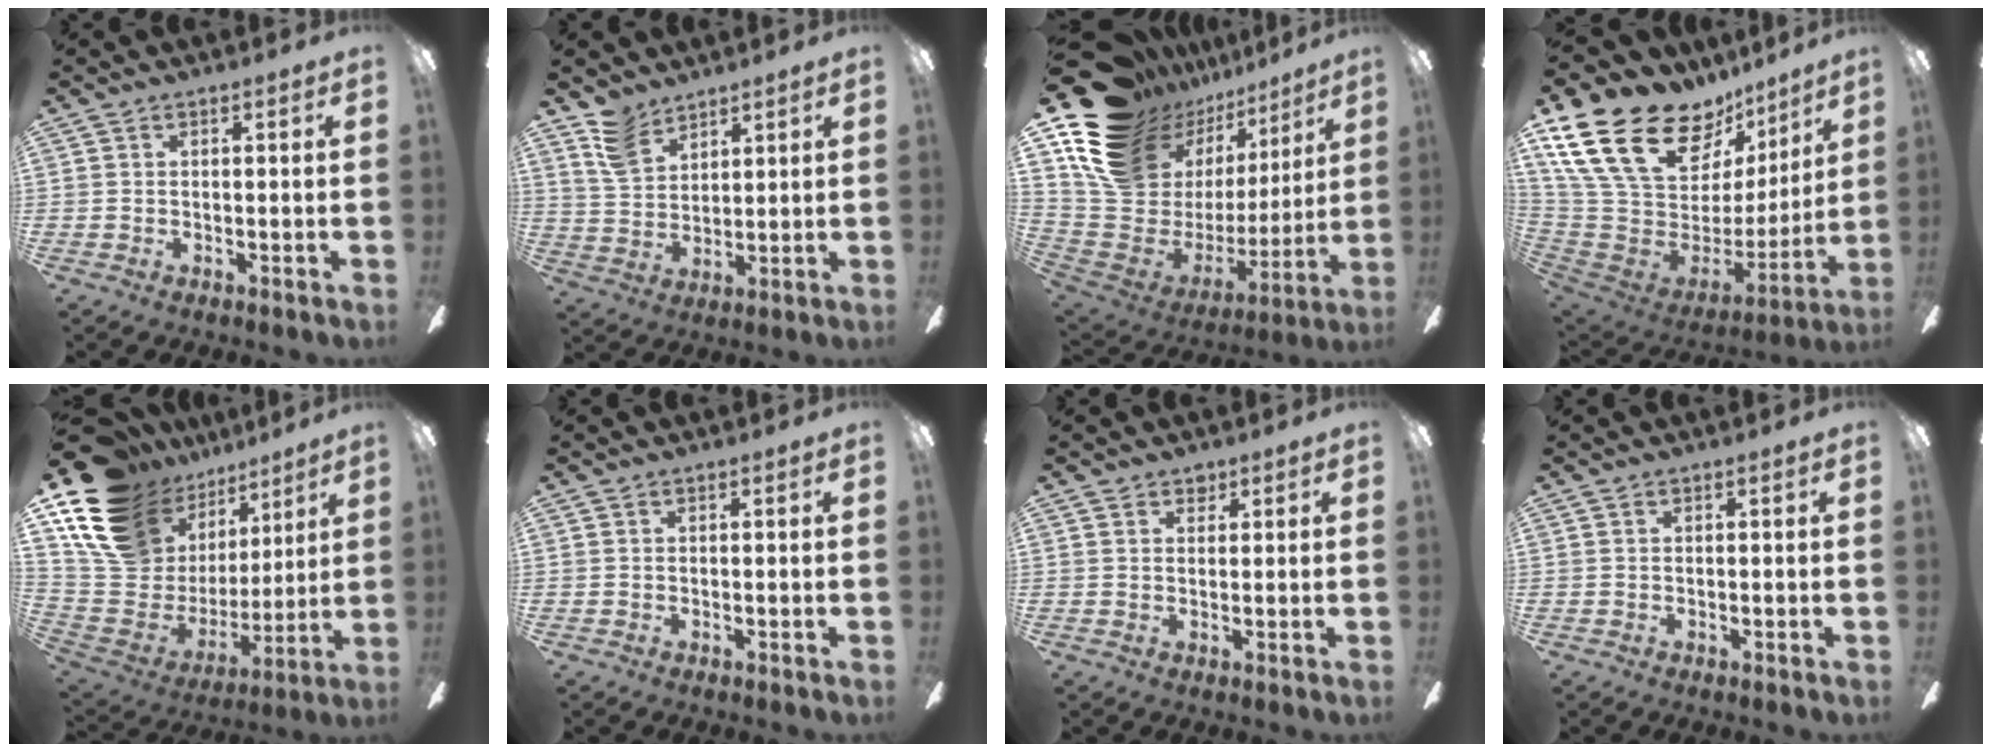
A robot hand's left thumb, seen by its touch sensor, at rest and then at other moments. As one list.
[{"total": 8.7, "force": [6.8, 4.5, 3.1], "torque": [-0.075, -0.023, 0.134]}, {"total": 19.7, "force": [12.7, 12.5, 8.4], "torque": [-0.152, -0.097, 0.258]}, {"total": 27.5, "force": [16.8, 15.5, 15.3], "torque": [-0.284, -0.102, 0.331]}, {"total": 19.9, "force": [12.6, 12.7, 8.9], "torque": [-0.201, -0.078, 0.250]}, {"total": 0.0}, {"total": 1.9, "force": [1.5, 1.2, 0.3], "torque": [0.001, -0.002, 0.026]}, {"total": 0.0}]